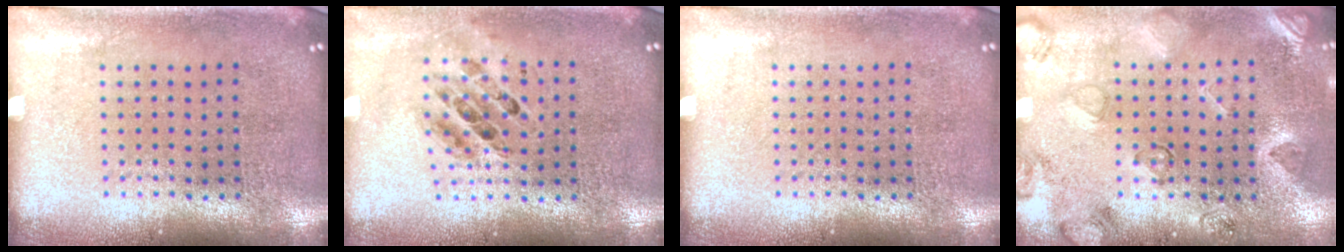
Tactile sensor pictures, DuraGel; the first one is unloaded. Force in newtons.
{"total": 0.8, "press": 0.7, "slide": 0.1}
{"total": 0.0}
{"total": 2.5, "press": 1.9, "slide": 1.6}